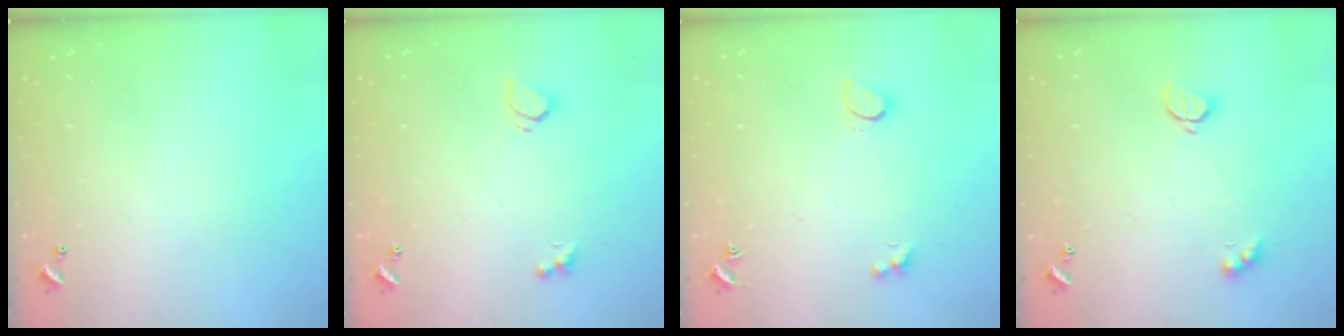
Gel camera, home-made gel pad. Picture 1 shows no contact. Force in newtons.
{"total": 1.9, "press": 1.8, "slide": 0.5}
{"total": 1.8, "press": 1.7, "slide": 0.6}
{"total": 2.1, "press": 2.0, "slide": 0.5}